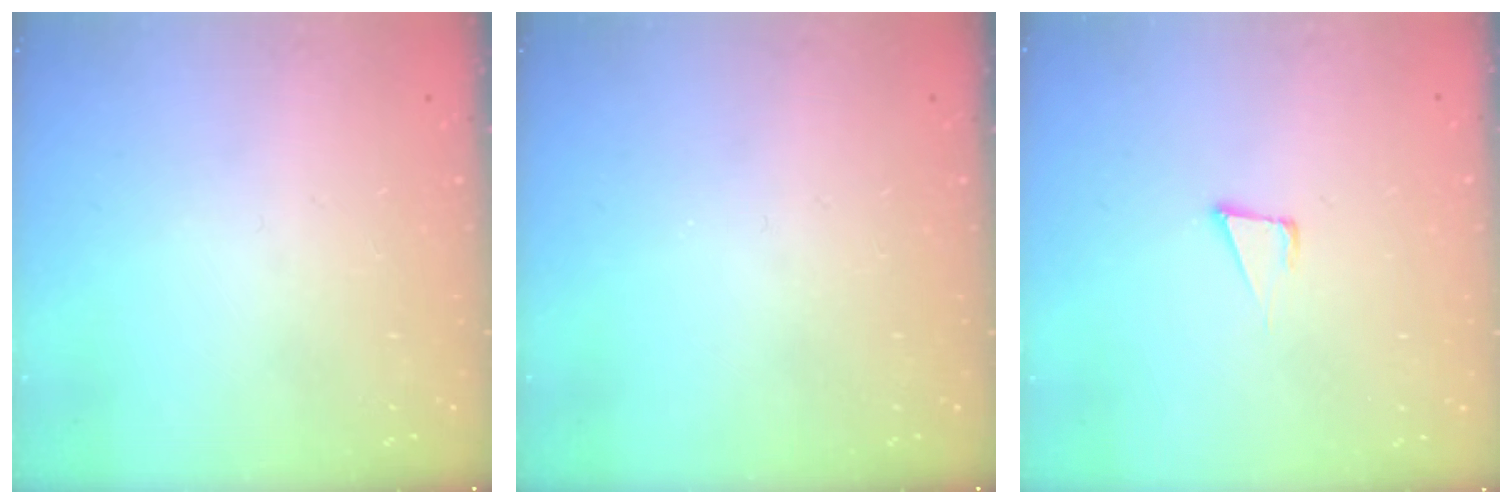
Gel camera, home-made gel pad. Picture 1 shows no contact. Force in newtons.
{"total": 0.0}
{"total": 4.2, "press": 2.8, "slide": 3.1}